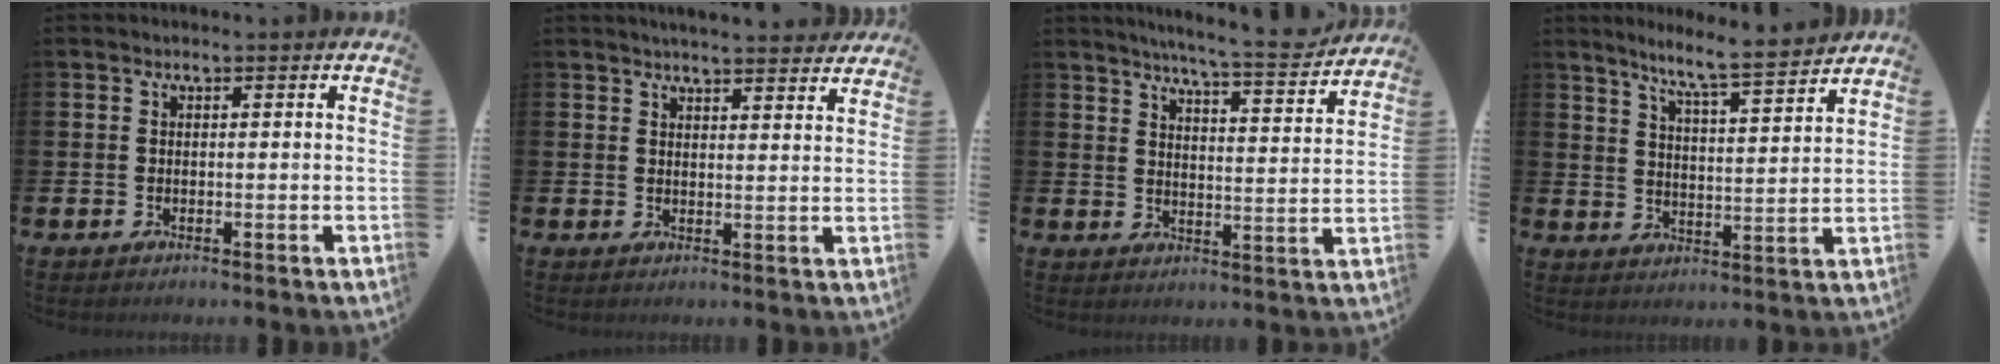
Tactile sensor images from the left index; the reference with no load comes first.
{"total": 4.1, "force": [4.1, 0.0, 0.4], "torque": [-0.015, -0.021, 0.074]}
{"total": 6.9, "force": [6.6, -0.1, 2.2], "torque": [-0.052, -0.046, 0.111]}
{"total": 7.4, "force": [6.8, -0.3, 2.8], "torque": [-0.072, -0.046, 0.115]}